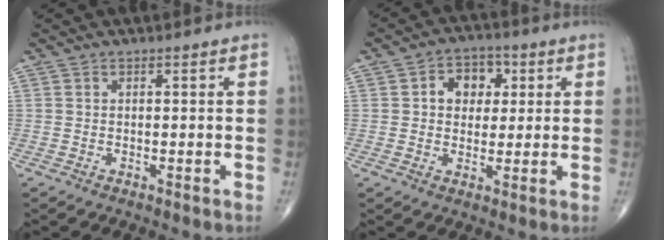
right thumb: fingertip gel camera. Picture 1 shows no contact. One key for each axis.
{"total": 7.5, "fx": 1.8, "fy": 5.8, "fz": 4.5, "tx": -0.028, "ty": 0.006, "tz": 0.023}